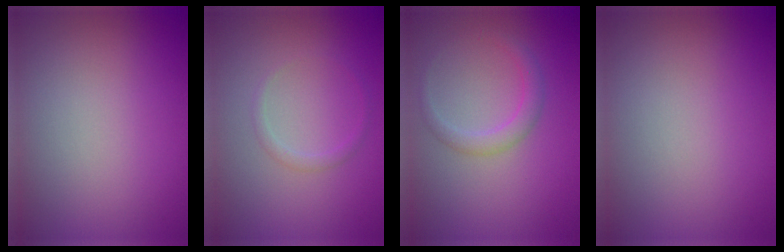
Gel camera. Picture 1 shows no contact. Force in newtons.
{"total": 0.9, "press": 0.9, "slide": 0.0}
{"total": 1.9, "press": 1.9, "slide": 0.2}
{"total": 0.0}